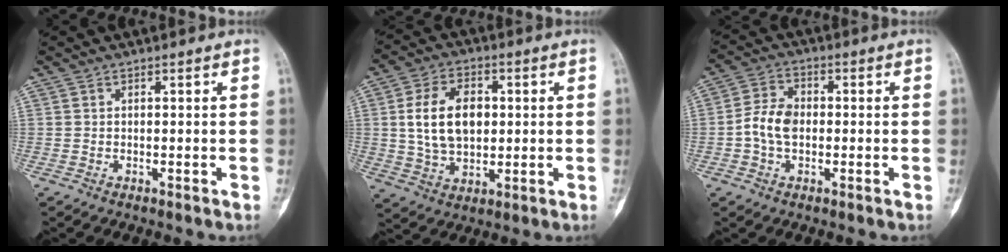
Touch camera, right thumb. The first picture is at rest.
{"total": 12.3, "force": [1.6, 8.1, 9.1], "torque": [-0.142, -0.001, 0.033]}
{"total": 6.7, "force": [-0.8, 4.6, 4.8], "torque": [-0.087, 0.018, -0.022]}